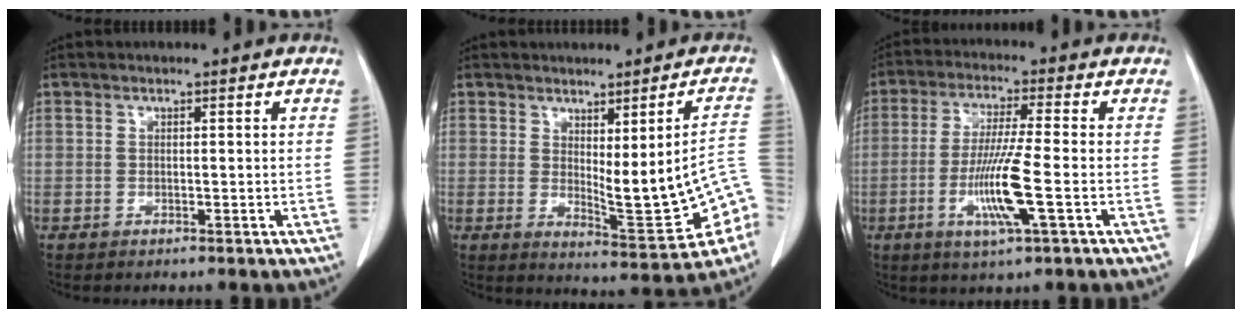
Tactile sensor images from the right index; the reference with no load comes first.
{"total": 12.9, "force": [-2.3, 2.4, 12.5], "torque": [-0.140, 0.000, -0.017]}
{"total": 9.8, "force": [-2.8, -0.4, 9.4], "torque": [-0.187, -0.015, -0.055]}